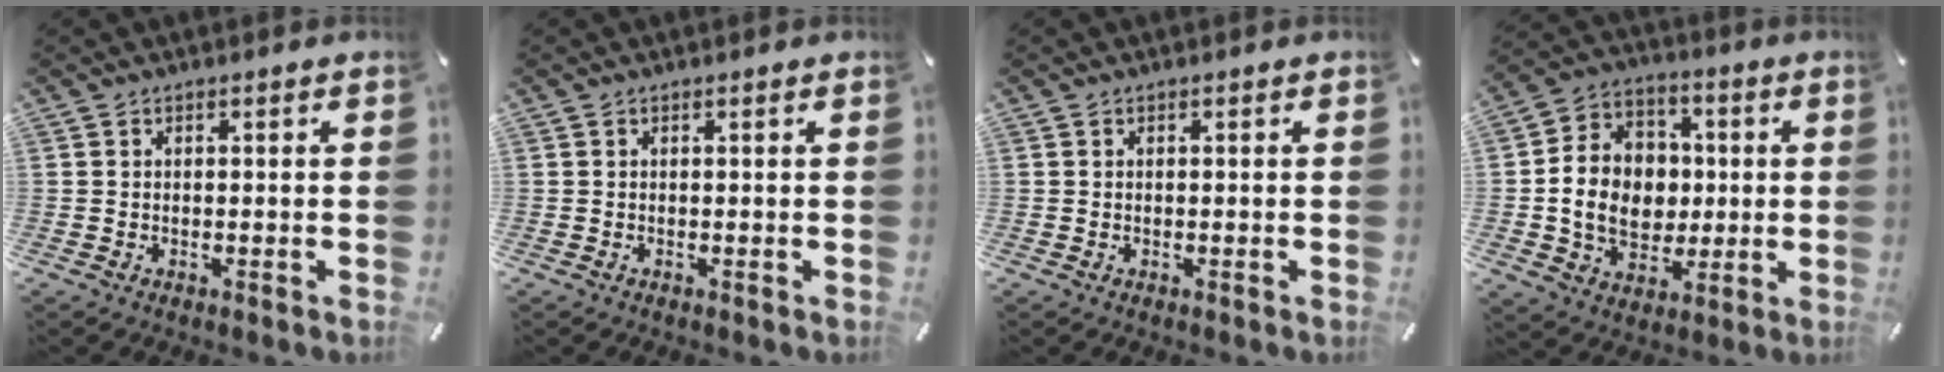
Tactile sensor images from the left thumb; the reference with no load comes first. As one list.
[{"total": 0.0}, {"total": 0.0}, {"total": 13.3, "force": [-0.7, 11.7, 6.3], "torque": [-0.133, 0.017, -0.002]}]